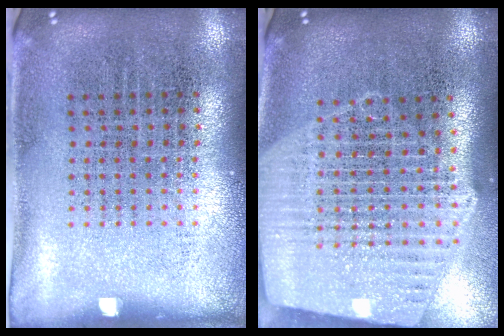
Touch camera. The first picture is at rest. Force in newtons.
{"total": 2.4, "press": 2.2, "slide": 1.1}